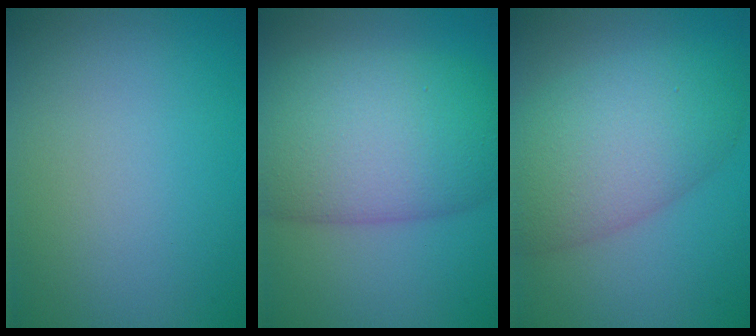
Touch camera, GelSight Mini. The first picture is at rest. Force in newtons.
{"total": 11.4, "press": 11.4, "slide": 0.6}
{"total": 8.4, "press": 8.4, "slide": 0.2}